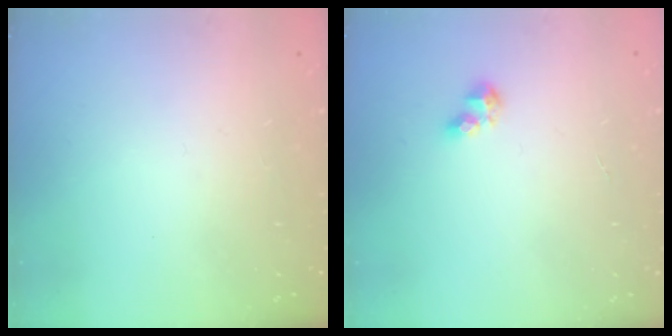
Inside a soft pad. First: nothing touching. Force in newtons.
{"total": 3.5, "press": 3.5, "slide": 0.3}